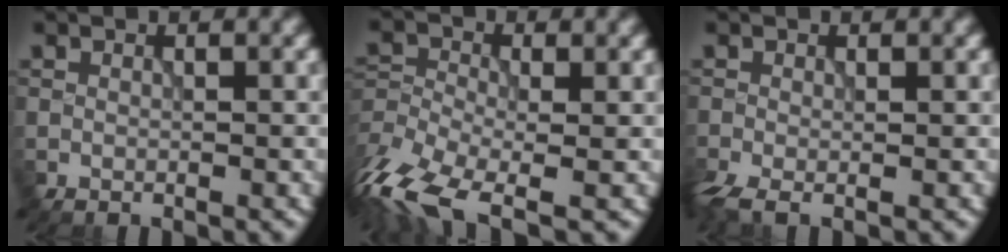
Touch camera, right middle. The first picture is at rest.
{"total": 9.1, "force": [-5.8, 3.6, 6.0], "torque": [-0.124, -0.016, -0.115]}
{"total": 3.1, "force": [-1.7, 0.9, 2.4], "torque": [-0.054, -0.010, -0.037]}